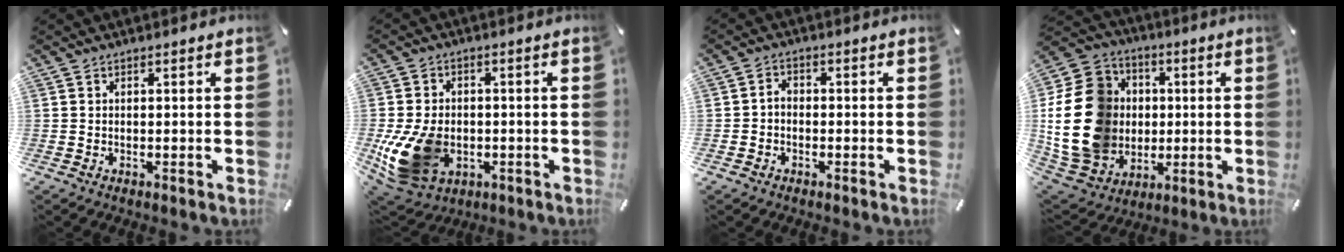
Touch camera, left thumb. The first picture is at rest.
{"total": 14.6, "force": [-3.3, 10.8, 9.3], "torque": [-0.203, 0.011, -0.055]}
{"total": 2.5, "force": [-1.0, 1.9, 1.2], "torque": [-0.024, 0.009, -0.022]}
{"total": 21.9, "force": [-0.4, 18.5, 11.7], "torque": [-0.235, 0.014, 0.006]}